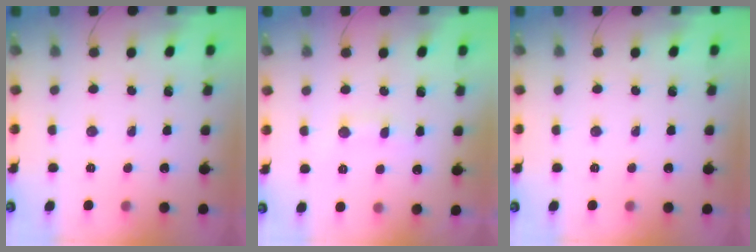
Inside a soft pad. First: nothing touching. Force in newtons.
{"total": 7.3, "press": 7.2, "slide": 0.9}
{"total": 0.0}